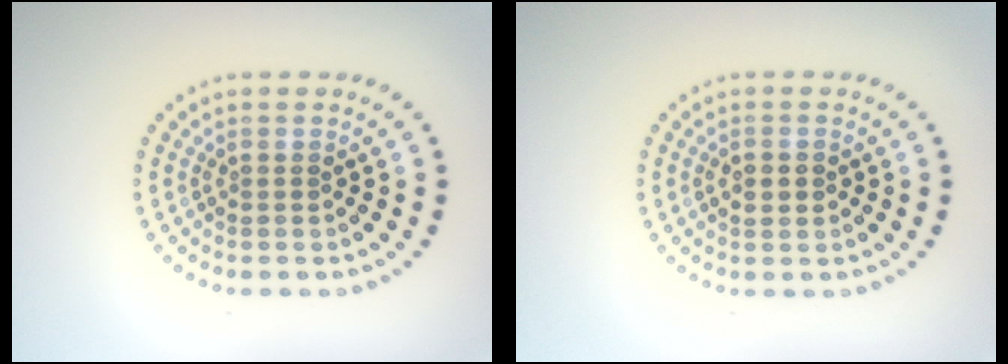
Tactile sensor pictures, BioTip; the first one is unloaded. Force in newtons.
{"total": 2.2, "press": 2.2, "slide": 0.1}